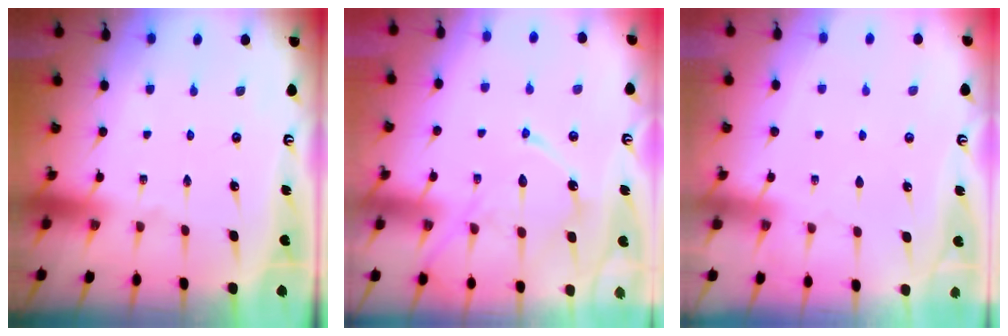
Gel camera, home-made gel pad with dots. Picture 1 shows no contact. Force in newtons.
{"total": 13.5, "press": 13.5, "slide": 1.2}
{"total": 3.2, "press": 3.2, "slide": 0.3}